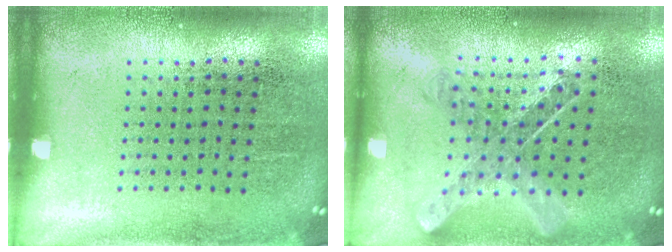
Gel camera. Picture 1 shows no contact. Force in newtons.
{"total": 1.0, "press": 0.9, "slide": 0.1}